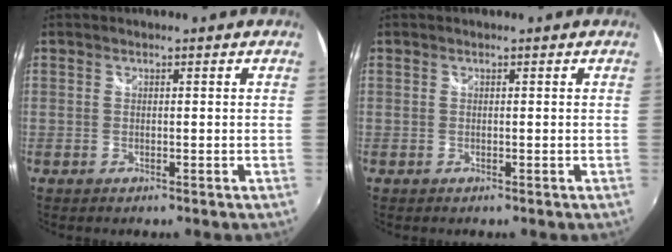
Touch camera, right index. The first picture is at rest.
{"total": 0.0}